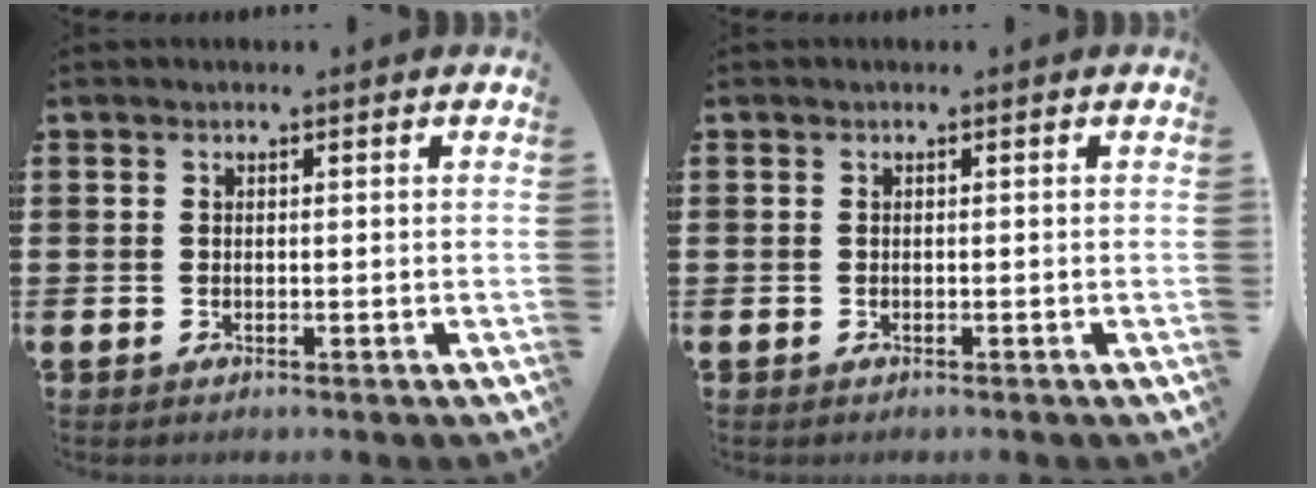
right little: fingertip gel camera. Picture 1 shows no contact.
{"total": 0.0}